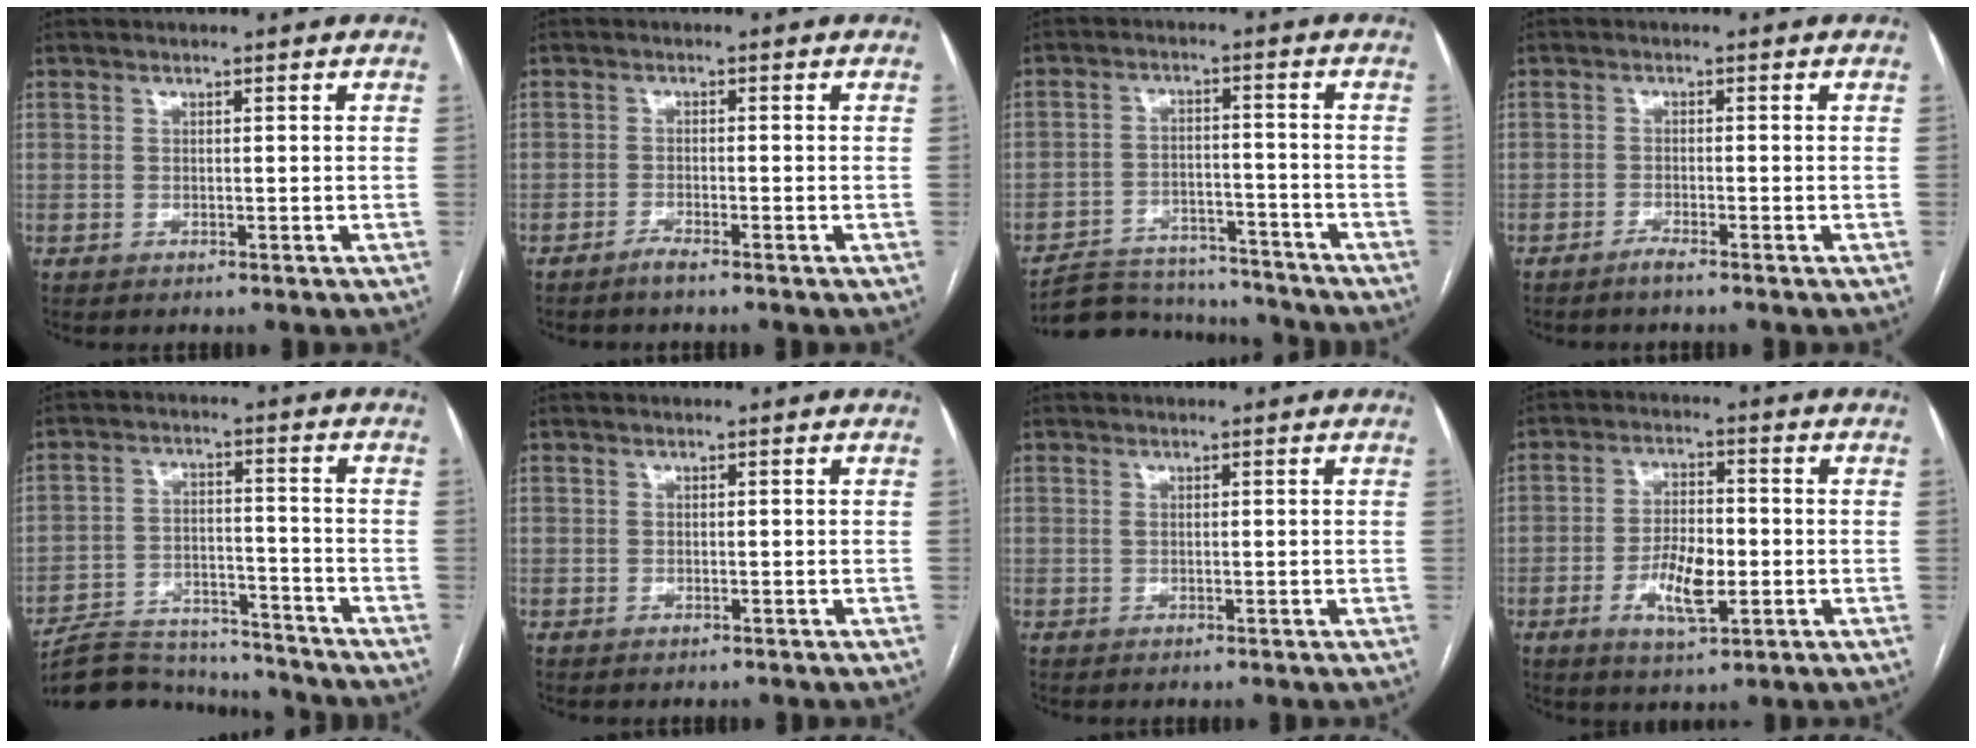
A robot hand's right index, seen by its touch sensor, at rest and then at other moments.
{"total": 1.6, "force": [-1.4, -0.1, 0.7], "torque": [-0.020, -0.002, -0.029]}
{"total": 13.4, "force": [-12.8, 3.4, 2.2], "torque": [-0.033, 0.015, -0.191]}
{"total": 1.5, "force": [-1.3, -0.2, 0.7], "torque": [-0.018, -0.001, -0.028]}
{"total": 15.1, "force": [-14.4, 3.3, 3.3], "torque": [-0.058, 0.018, -0.218]}
{"total": 0.6, "force": [-0.3, 0.5, -0.1], "torque": [-0.004, 0.006, -0.006]}
{"total": 0.0}
{"total": 7.5, "force": [-2.2, 2.7, 6.7], "torque": [-0.129, 0.000, -0.036]}